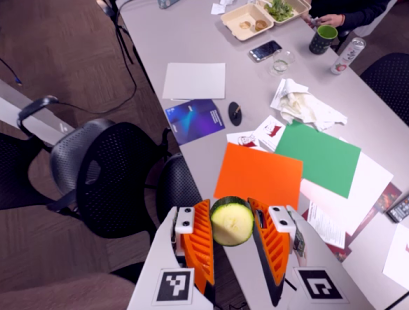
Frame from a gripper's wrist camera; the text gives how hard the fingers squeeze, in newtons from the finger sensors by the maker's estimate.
{"total": 11.2, "left": 11.1, "right": 11.3}